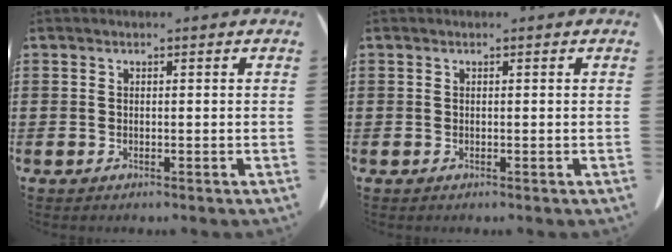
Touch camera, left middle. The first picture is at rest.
{"total": 0.0}